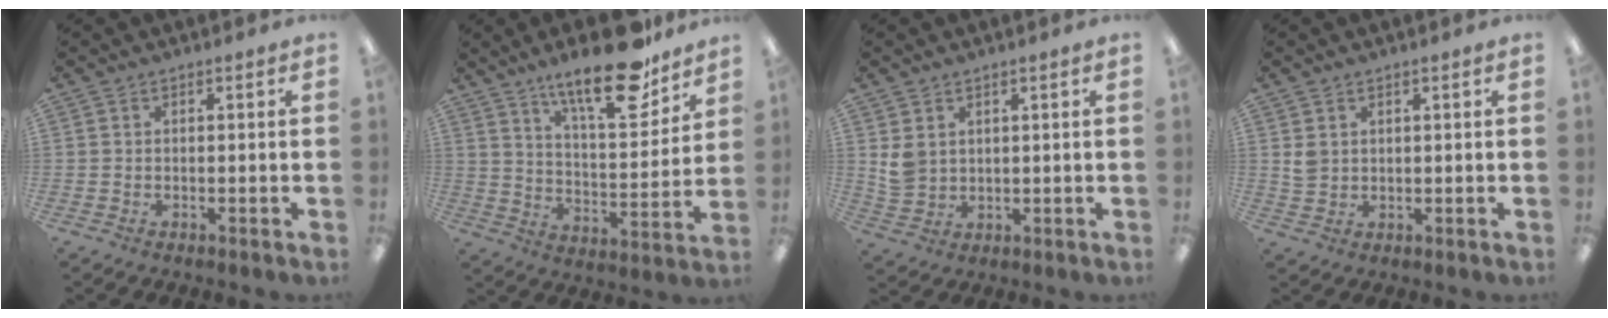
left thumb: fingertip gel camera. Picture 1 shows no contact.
{"total": 19.6, "force": [14.2, 6.2, 12.0], "torque": [-0.185, -0.084, 0.233]}
{"total": 4.5, "force": [2.1, 3.5, 1.9], "torque": [-0.034, -0.001, 0.042]}
{"total": 3.1, "force": [1.5, 2.4, 1.2], "torque": [-0.027, 0.003, 0.029]}